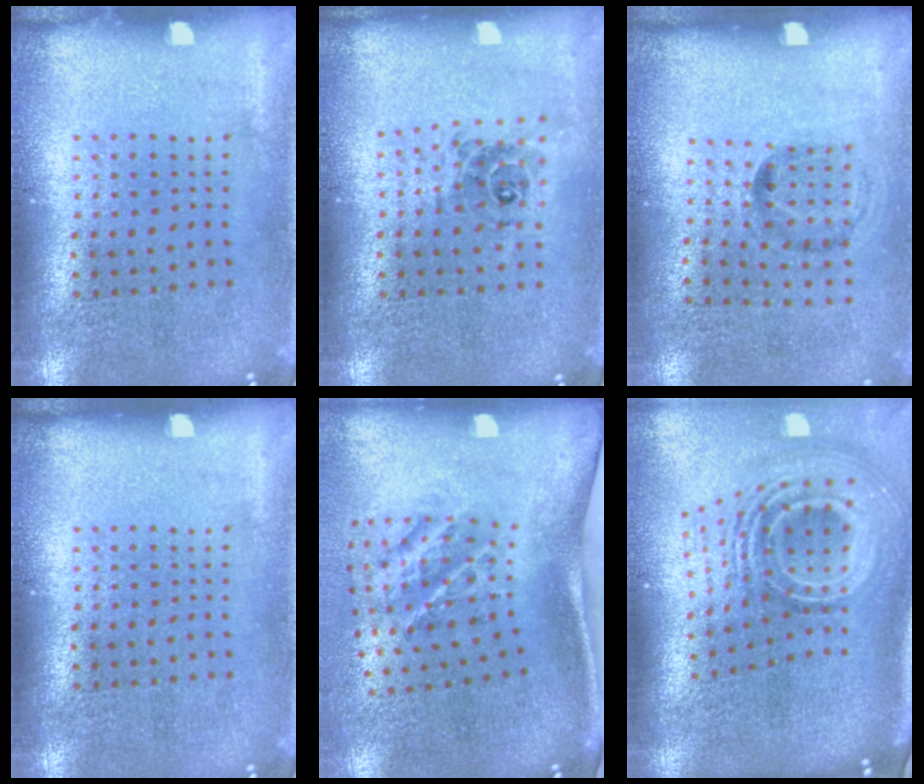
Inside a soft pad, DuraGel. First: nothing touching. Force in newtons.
{"total": 0.8, "press": 0.8, "slide": 0.1}
{"total": 1.3, "press": 0.7, "slide": 1.0}
{"total": 0.0}
{"total": 2.1, "press": 1.3, "slide": 1.7}
{"total": 2.6, "press": 1.7, "slide": 2.0}